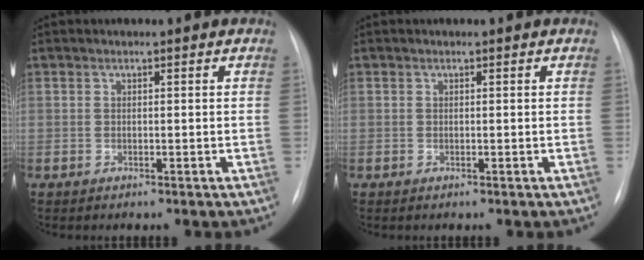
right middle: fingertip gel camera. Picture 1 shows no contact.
{"total": 0.0}